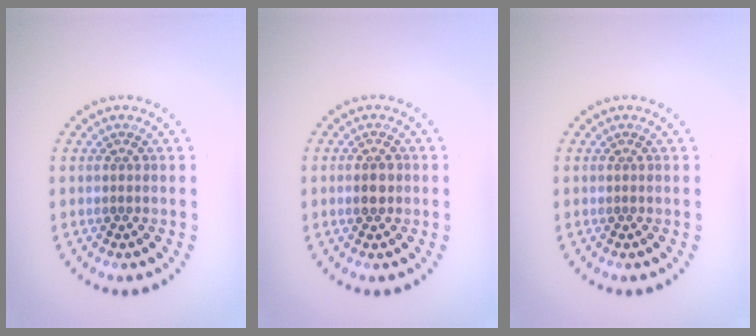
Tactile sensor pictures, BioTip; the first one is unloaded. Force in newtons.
{"total": 1.5, "press": 1.5, "slide": 0.2}
{"total": 0.0}